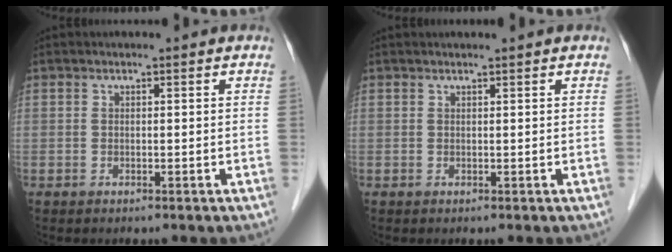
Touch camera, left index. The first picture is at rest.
{"total": 1.1, "force": [1.0, -0.1, 0.4], "torque": [-0.005, 0.008, 0.020]}